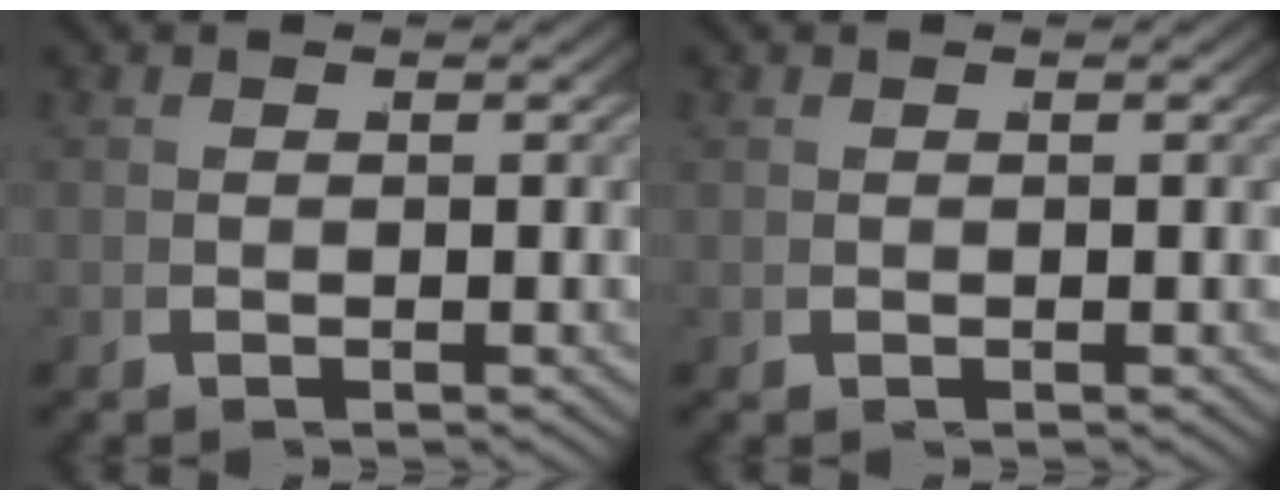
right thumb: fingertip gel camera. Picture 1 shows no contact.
{"total": 0.0}